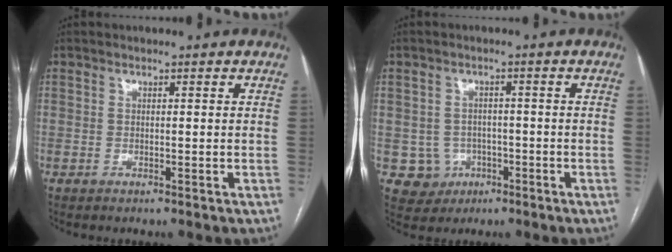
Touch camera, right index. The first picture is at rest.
{"total": 4.9, "force": [-1.3, 4.7, 0.4], "torque": [0.003, 0.010, -0.009]}